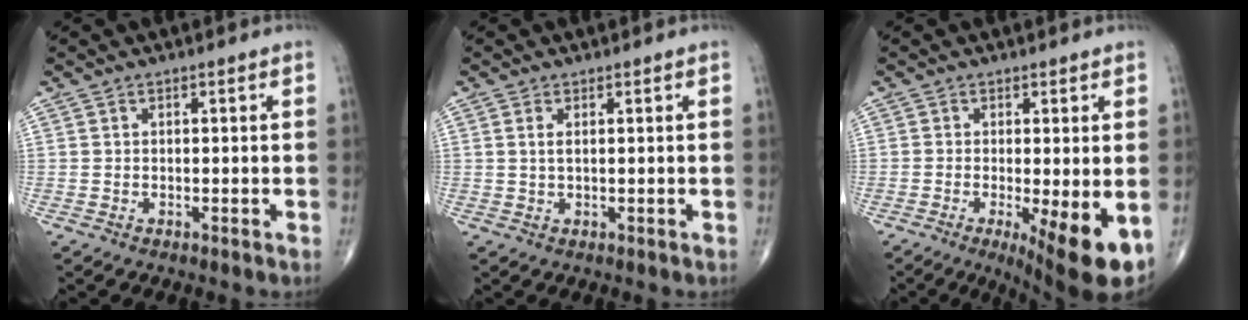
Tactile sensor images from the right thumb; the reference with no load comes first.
{"total": 1.3, "force": [0.4, 0.4, 1.2], "torque": [-0.027, 0.003, 0.011]}
{"total": 10.5, "force": [-3.4, 2.4, 9.7], "torque": [-0.138, -0.024, -0.046]}